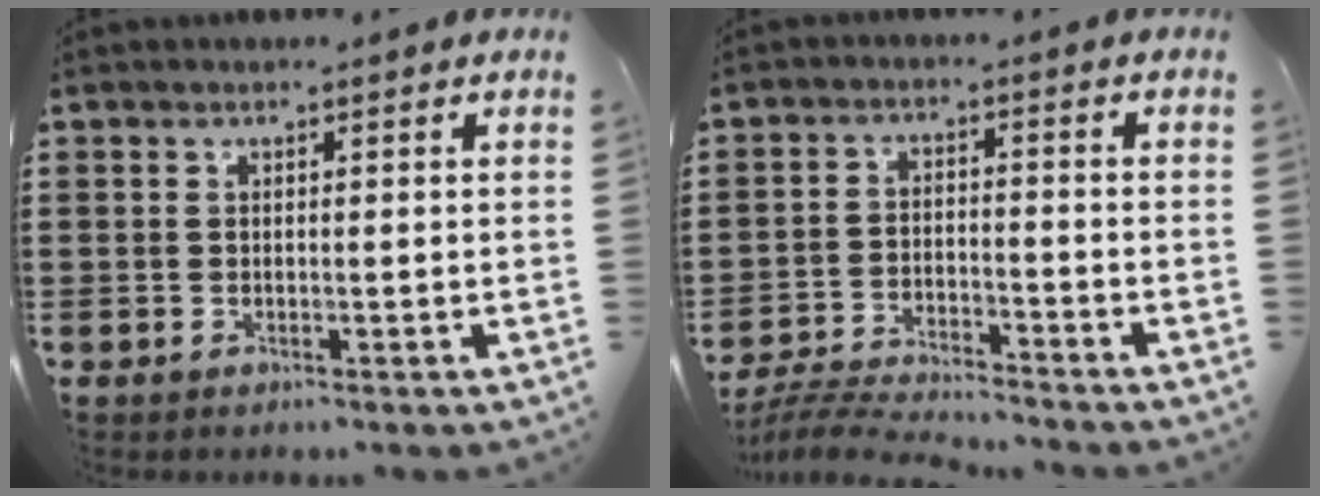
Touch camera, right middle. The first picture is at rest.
{"total": 5.5, "force": [-5.3, 0.3, 1.2], "torque": [-0.030, 0.000, -0.109]}